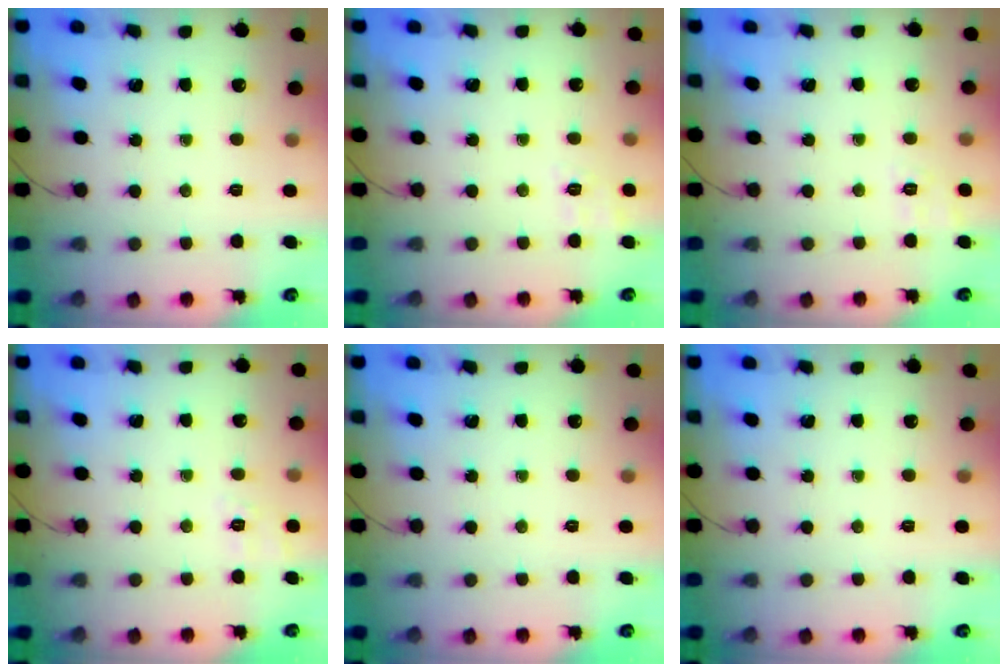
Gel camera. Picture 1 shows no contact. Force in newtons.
{"total": 2.8, "press": 2.1, "slide": 1.9}
{"total": 2.5, "press": 1.8, "slide": 1.8}
{"total": 2.3, "press": 1.3, "slide": 1.9}
{"total": 0.0}
{"total": 0.0}